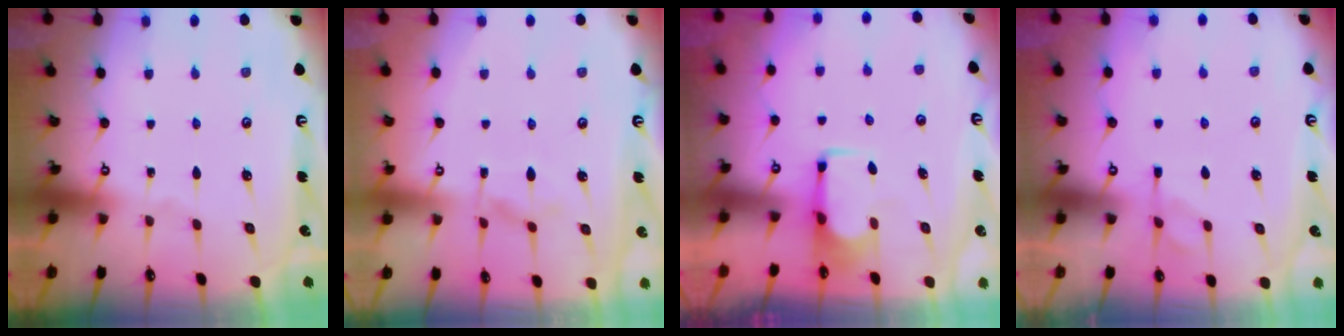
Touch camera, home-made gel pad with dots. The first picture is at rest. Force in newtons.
{"total": 5.7, "press": 5.7, "slide": 1.0}
{"total": 1.9, "press": 1.7, "slide": 0.7}
{"total": 6.6, "press": 6.5, "slide": 1.4}